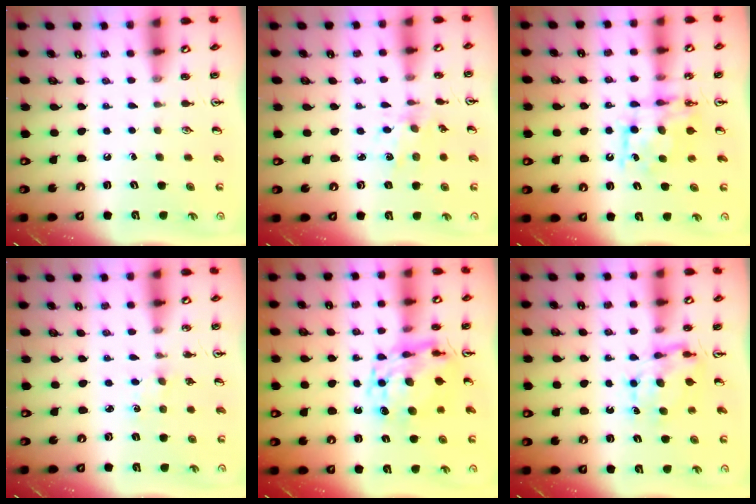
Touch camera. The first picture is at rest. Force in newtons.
{"total": 2.3, "press": 2.2, "slide": 0.6}
{"total": 8.6, "press": 8.6, "slide": 0.3}
{"total": 0.8, "press": 0.8, "slide": 0.2}
{"total": 11.0, "press": 11.0, "slide": 0.8}
{"total": 6.5, "press": 6.4, "slide": 0.6}